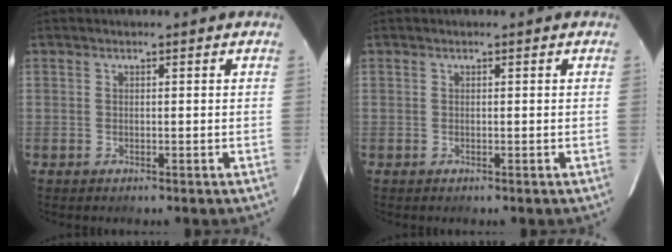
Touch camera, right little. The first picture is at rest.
{"total": 0.0}